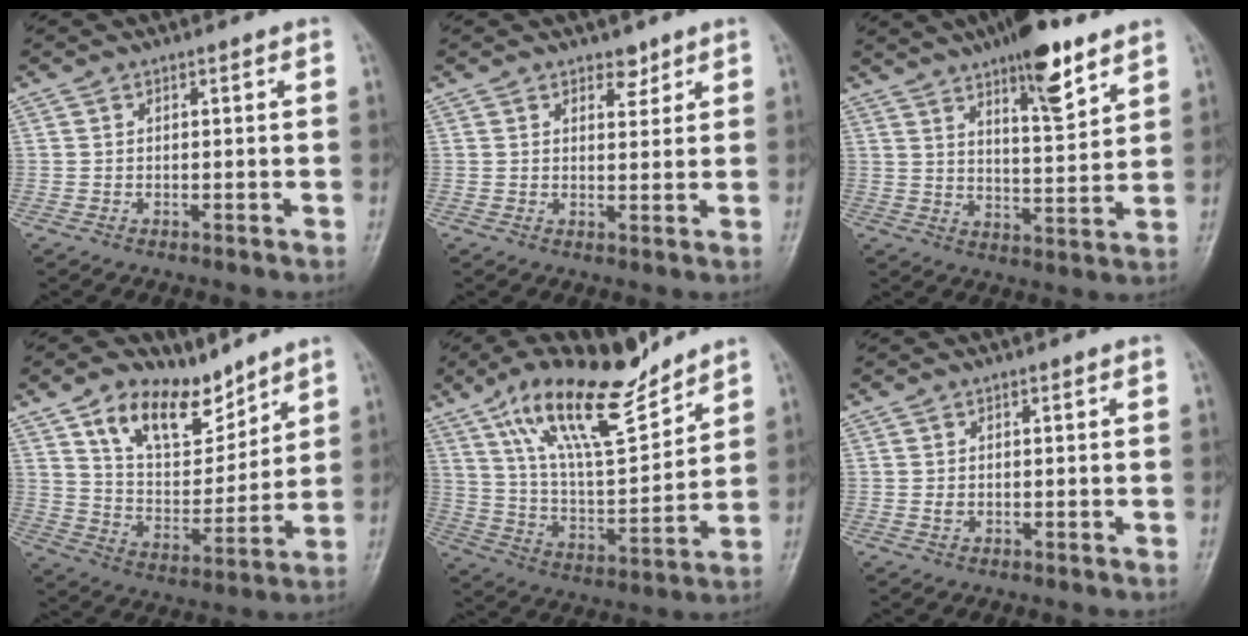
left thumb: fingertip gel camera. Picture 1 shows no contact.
{"total": 2.9, "force": [2.1, 1.7, 1.2], "torque": [0.001, -0.013, 0.032]}
{"total": 12.2, "force": [7.9, 3.5, 8.6], "torque": [-0.111, -0.045, 0.124]}
{"total": 14.7, "force": [9.9, 7.9, 7.4], "torque": [-0.088, -0.060, 0.185]}
{"total": 18.9, "force": [13.6, 5.8, 11.7], "torque": [-0.168, -0.068, 0.246]}
{"total": 0.8, "force": [0.1, 0.6, 0.5], "torque": [-0.008, 0.000, 0.002]}